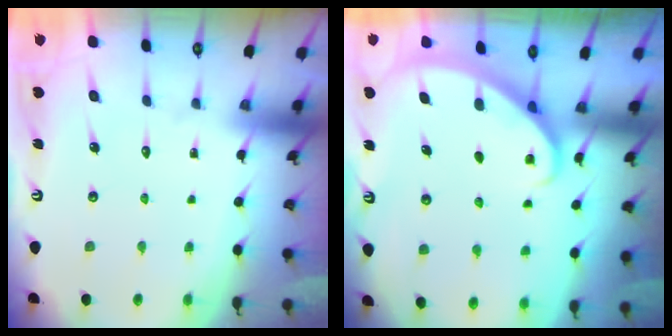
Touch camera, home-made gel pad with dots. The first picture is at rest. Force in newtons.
{"total": 2.3, "press": 2.3, "slide": 0.2}